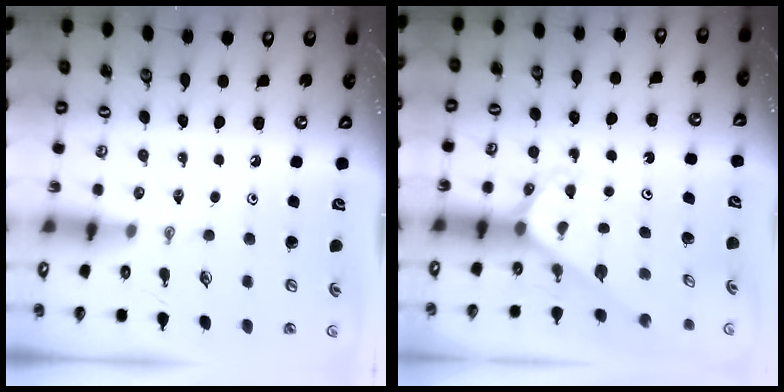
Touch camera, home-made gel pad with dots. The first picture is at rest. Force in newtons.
{"total": 2.4, "press": 2.4, "slide": 0.2}